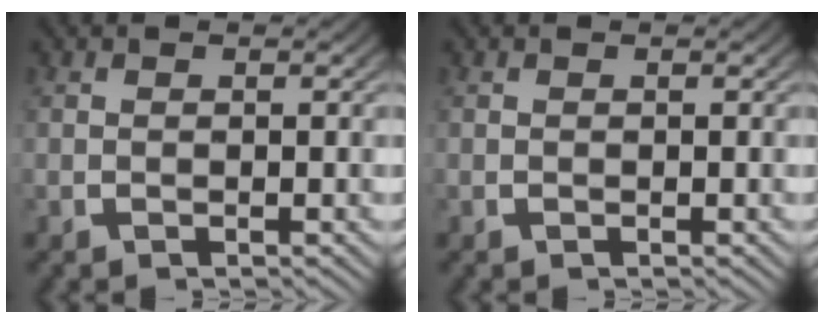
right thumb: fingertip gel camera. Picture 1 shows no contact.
{"total": 0.0}